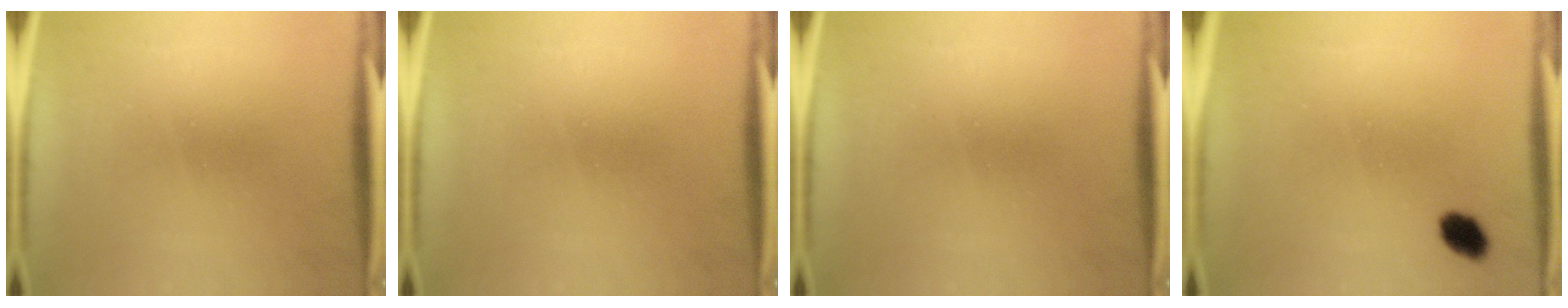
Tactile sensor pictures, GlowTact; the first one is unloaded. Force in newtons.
{"total": 0.0}
{"total": 0.0}
{"total": 3.2}